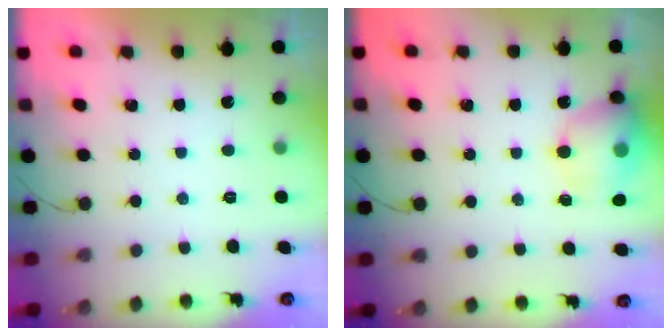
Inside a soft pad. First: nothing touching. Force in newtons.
{"total": 15.0, "press": 14.8, "slide": 2.6}